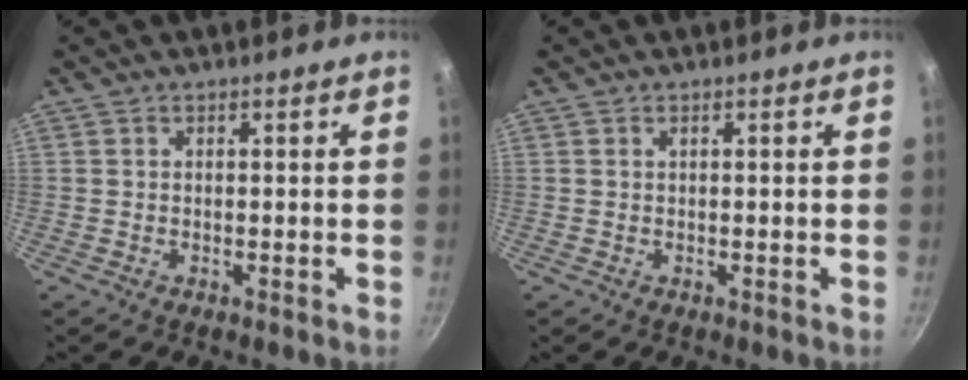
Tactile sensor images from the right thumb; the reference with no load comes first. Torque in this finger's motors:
{"motor_torque": [-0.29, -0.04, 0.55, 0.09, -0.02]}